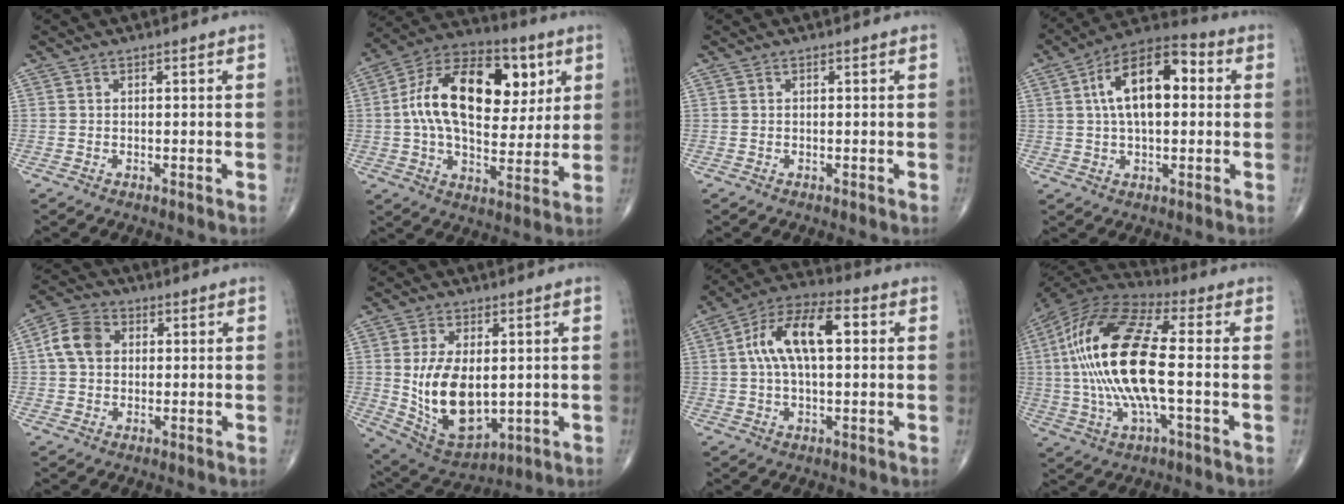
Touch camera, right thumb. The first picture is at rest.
{"total": 23.3, "force": [5.0, 13.6, 18.3], "torque": [-0.281, 0.007, 0.074]}
{"total": 0.0}
{"total": 15.1, "force": [2.6, 7.6, 12.8], "torque": [-0.212, 0.028, 0.036]}
{"total": 7.3, "force": [1.2, 5.7, 4.5], "torque": [-0.077, 0.014, 0.014]}
{"total": 15.3, "force": [0.1, 8.7, 12.6], "torque": [-0.212, -0.014, 0.029]}
{"total": 13.9, "force": [2.4, 6.7, 12.0], "torque": [-0.220, 0.031, 0.036]}
{"total": 23.2, "force": [-0.2, 8.0, 21.7], "torque": [-0.464, 0.018, -0.010]}